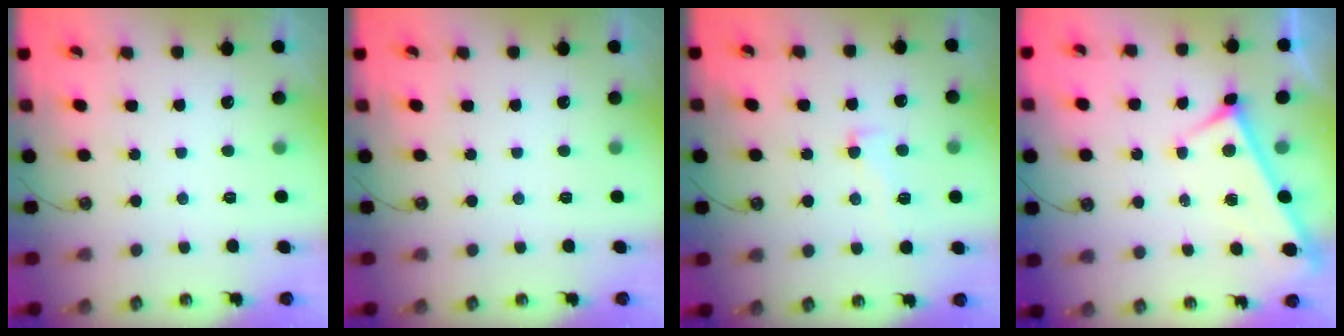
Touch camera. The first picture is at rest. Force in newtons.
{"total": 0.0}
{"total": 1.5, "press": 0.7, "slide": 1.3}
{"total": 4.5, "press": 4.5, "slide": 0.3}